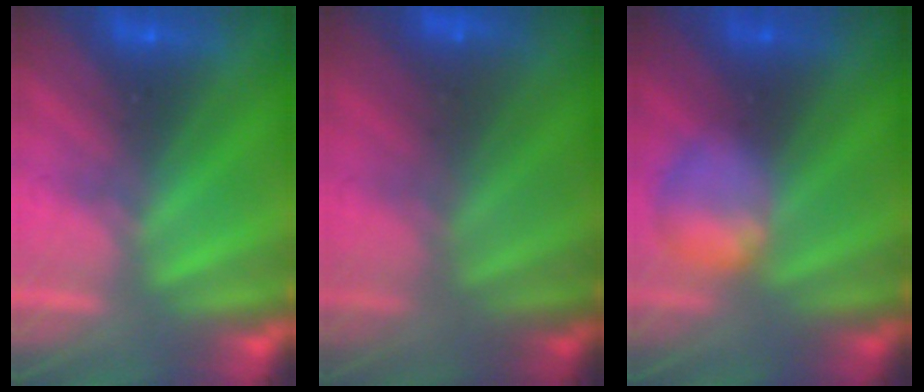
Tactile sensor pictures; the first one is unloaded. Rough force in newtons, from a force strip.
{"total": 2.3}
{"total": 2.4}